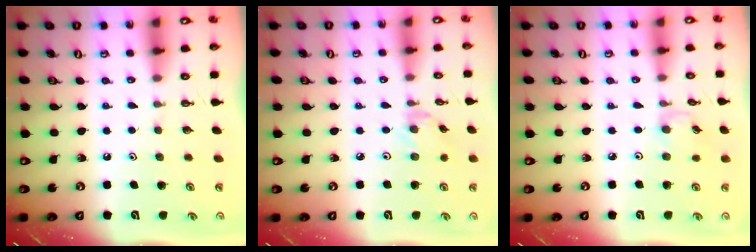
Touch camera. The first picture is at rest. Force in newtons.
{"total": 3.0, "press": 3.0, "slide": 0.5}
{"total": 2.9, "press": 2.9, "slide": 0.4}